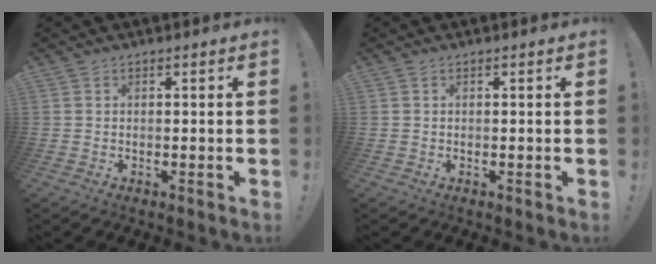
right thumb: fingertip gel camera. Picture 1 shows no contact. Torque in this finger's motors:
{"motor_torque": [-0.25, 0.34, 0.13, -0.06, -0.02]}